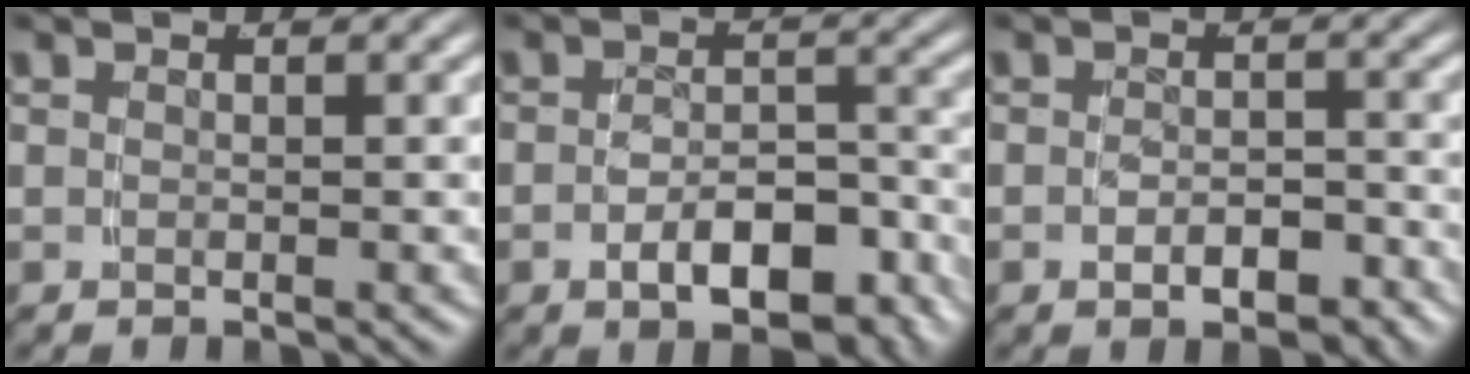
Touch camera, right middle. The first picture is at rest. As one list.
[{"total": 5.6, "force": [-4.0, 2.2, 3.2], "torque": [-0.042, -0.012, -0.058]}, {"total": 2.6, "force": [-2.1, 0.9, 1.3], "torque": [-0.014, -0.003, -0.032]}]